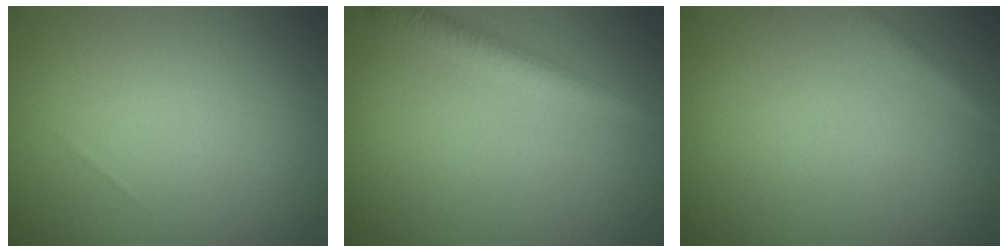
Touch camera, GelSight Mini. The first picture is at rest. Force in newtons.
{"total": 3.3, "press": 3.3, "slide": 0.1}
{"total": 2.3, "press": 2.3, "slide": 0.1}